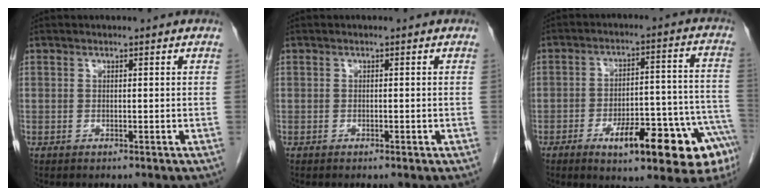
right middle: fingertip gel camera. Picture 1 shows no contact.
{"total": 0.6, "force": [-0.3, 0.1, 0.4], "torque": [-0.010, 0.000, -0.004]}
{"total": 18.1, "force": [-9.7, 4.5, 14.6], "torque": [-0.118, 0.031, -0.125]}